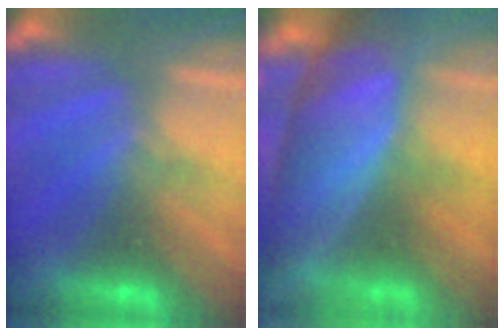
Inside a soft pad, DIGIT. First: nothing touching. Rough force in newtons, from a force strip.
{"total": 10.8}